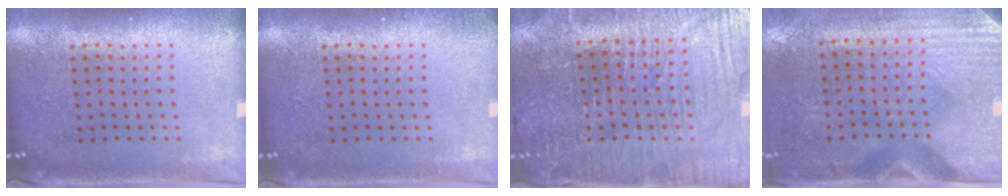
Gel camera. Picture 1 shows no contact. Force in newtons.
{"total": 0.7, "press": 0.7, "slide": 0.2}
{"total": 4.1, "press": 4.1, "slide": 0.5}
{"total": 3.0, "press": 2.6, "slide": 1.5}